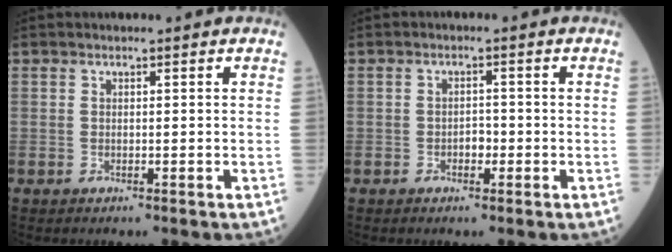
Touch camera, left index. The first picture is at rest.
{"total": 2.0, "force": [-1.1, 1.0, 1.2], "torque": [-0.015, 0.001, -0.020]}